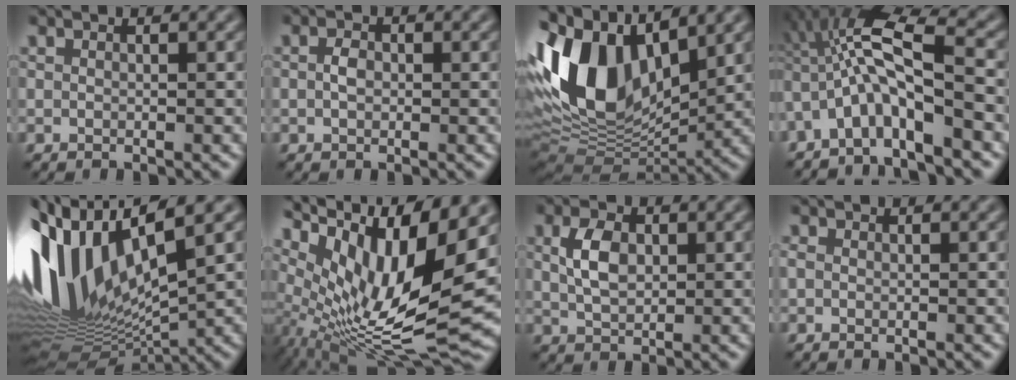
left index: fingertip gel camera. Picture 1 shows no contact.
{"total": 1.3, "force": [-0.4, 0.9, 0.8], "torque": [-0.020, 0.003, -0.007]}
{"total": 14.1, "force": [3.6, 8.1, 10.9], "torque": [-0.235, 0.015, 0.060]}
{"total": 6.9, "force": [-2.3, 2.0, 6.1], "torque": [-0.123, 0.019, -0.055]}
{"total": 14.1, "force": [1.5, 5.8, 12.7], "torque": [-0.280, 0.003, 0.035]}
{"total": 13.8, "force": [4.1, 4.4, 12.4], "torque": [-0.232, 0.009, 0.079]}
{"total": 3.3, "force": [0.4, 2.2, 2.5], "torque": [-0.059, 0.005, 0.013]}
{"total": 0.7, "force": [0.0, 0.5, 0.4], "torque": [-0.011, 0.006, 0.002]}